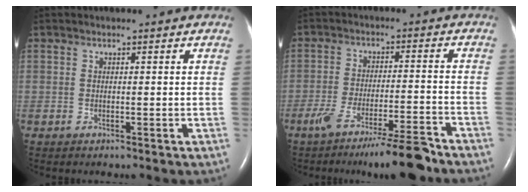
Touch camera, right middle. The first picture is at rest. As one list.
[{"total": 10.9, "force": [-8.6, 0.5, 6.7], "torque": [-0.107, -0.017, -0.137]}]